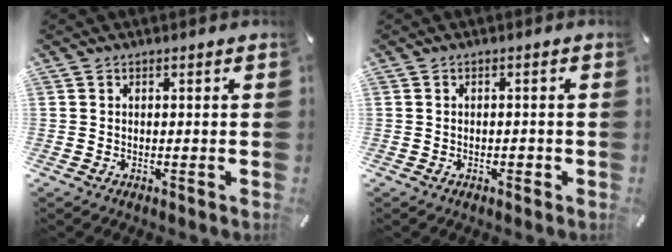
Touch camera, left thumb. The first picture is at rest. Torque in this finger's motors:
{"motor_torque": [-0.13, 0.30, 0.04, 0.03, 0.06]}